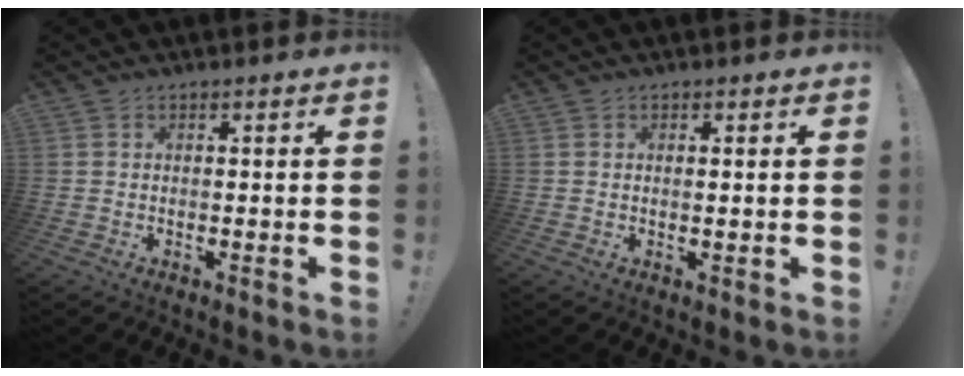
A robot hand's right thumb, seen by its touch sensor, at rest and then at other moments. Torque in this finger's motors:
{"motor_torque": [0.12, -0.43, -0.12, -0.12, -0.01]}